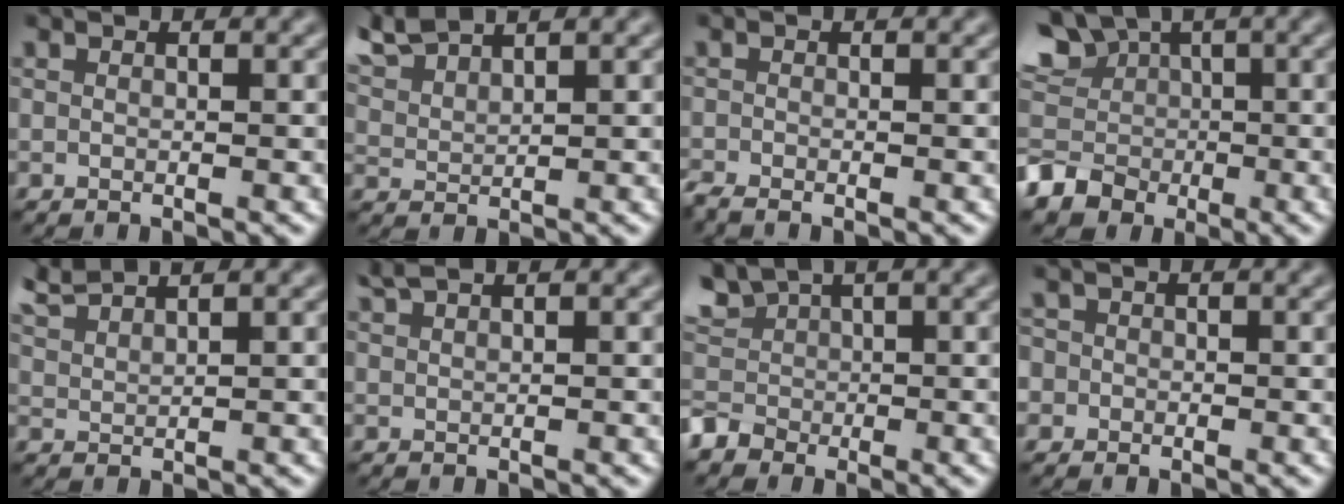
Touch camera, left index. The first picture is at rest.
{"total": 3.7, "force": [3.3, 0.6, 1.4], "torque": [-0.039, 0.014, 0.072]}
{"total": 1.4, "force": [-1.3, 0.2, 0.6], "torque": [-0.015, -0.010, -0.032]}
{"total": 11.9, "force": [-0.4, 10.8, 5.0], "torque": [-0.128, 0.015, -0.040]}
{"total": 2.8, "force": [2.6, 0.3, 0.9], "torque": [-0.016, 0.011, 0.057]}
{"total": 1.8, "force": [1.6, 0.3, 0.8], "torque": [-0.013, 0.007, 0.034]}
{"total": 4.3, "force": [0.0, 3.9, 1.8], "torque": [-0.050, 0.009, -0.005]}
{"total": 2.6, "force": [0.0, 2.5, 0.8], "torque": [0.001, 0.019, -0.027]}